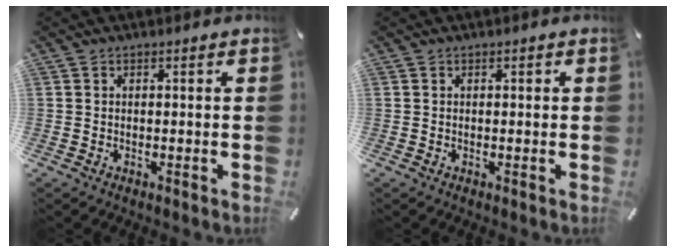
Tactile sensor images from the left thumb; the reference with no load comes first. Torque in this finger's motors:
{"motor_torque": [-0.34, -0.24, 0.10, 0.01, -0.01]}